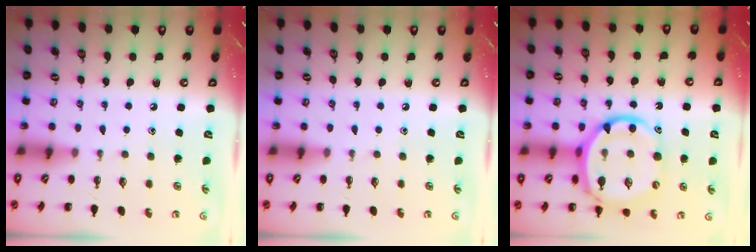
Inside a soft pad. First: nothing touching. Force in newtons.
{"total": 0.0}
{"total": 13.8, "press": 13.3, "slide": 3.7}